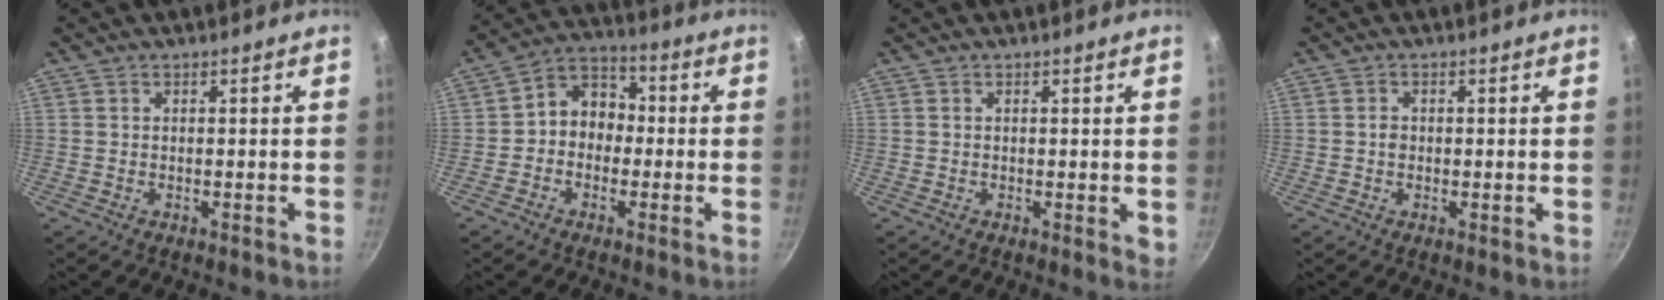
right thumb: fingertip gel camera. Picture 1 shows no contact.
{"total": 8.3, "force": [-0.8, 6.8, 4.6], "torque": [-0.030, 0.034, -0.035]}
{"total": 1.6, "force": [0.4, 0.7, 1.4], "torque": [-0.014, -0.003, 0.003]}
{"total": 1.3, "force": [-0.1, 1.0, 0.8], "torque": [-0.012, 0.002, -0.003]}